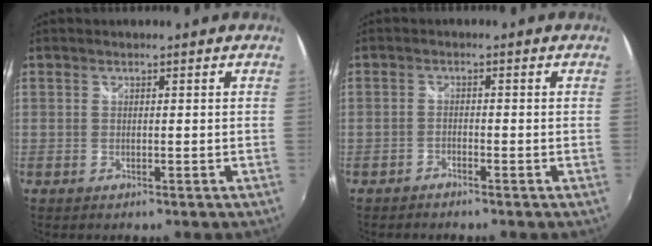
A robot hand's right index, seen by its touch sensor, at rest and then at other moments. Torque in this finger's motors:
{"motor_torque": [-0.46, 0.21, -0.05, 0.00]}